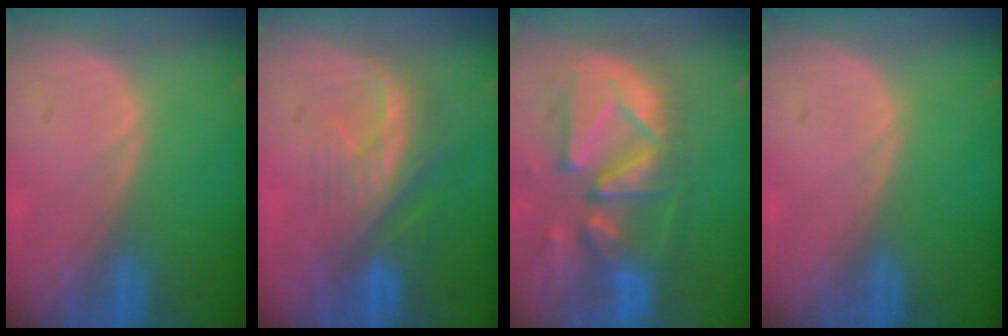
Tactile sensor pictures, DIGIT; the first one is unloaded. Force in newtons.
{"total": 8.1, "press": 7.3, "slide": 3.4}
{"total": 13.3, "press": 11.5, "slide": 6.7}
{"total": 0.0}